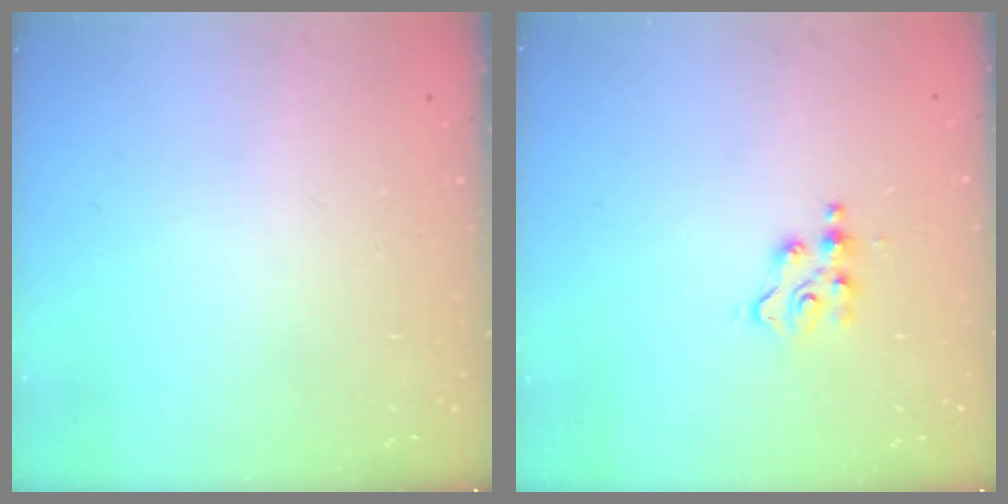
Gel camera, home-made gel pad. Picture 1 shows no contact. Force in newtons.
{"total": 4.0, "press": 4.0, "slide": 0.3}